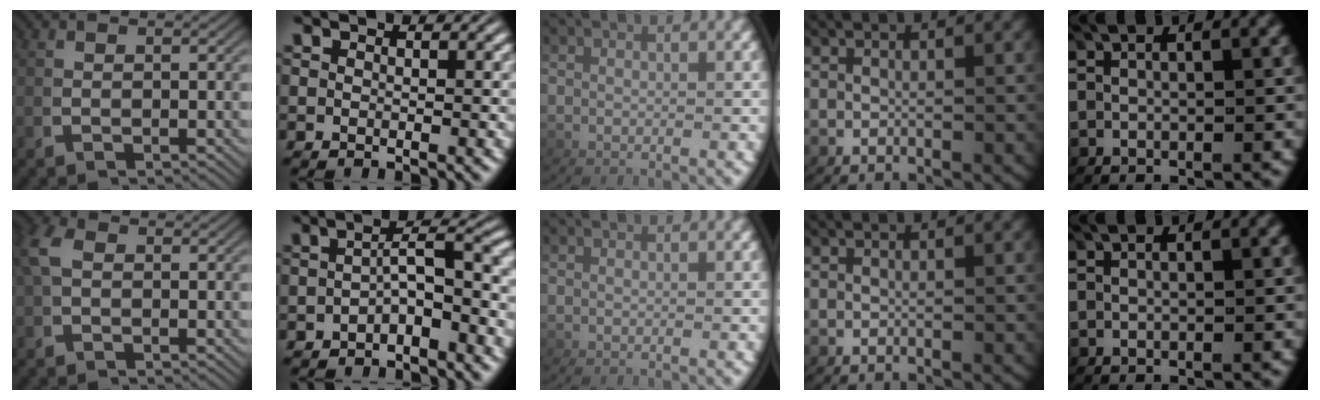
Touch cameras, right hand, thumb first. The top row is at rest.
{"thumb": {"total": 2.0, "force": [0.5, 1.4, 1.4], "torque": [-0.039, -0.004, 0.012]}, "index": {"total": 2.8, "force": [-1.2, -0.2, 2.5], "torque": [-0.028, -0.004, -0.014]}}